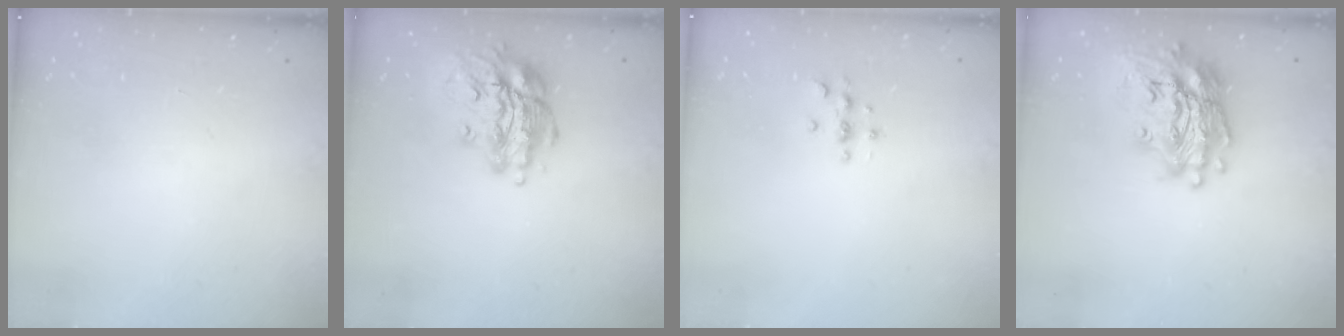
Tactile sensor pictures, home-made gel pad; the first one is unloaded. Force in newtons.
{"total": 16.0, "press": 15.9, "slide": 1.6}
{"total": 3.0, "press": 3.0, "slide": 0.3}
{"total": 19.7, "press": 19.5, "slide": 2.7}